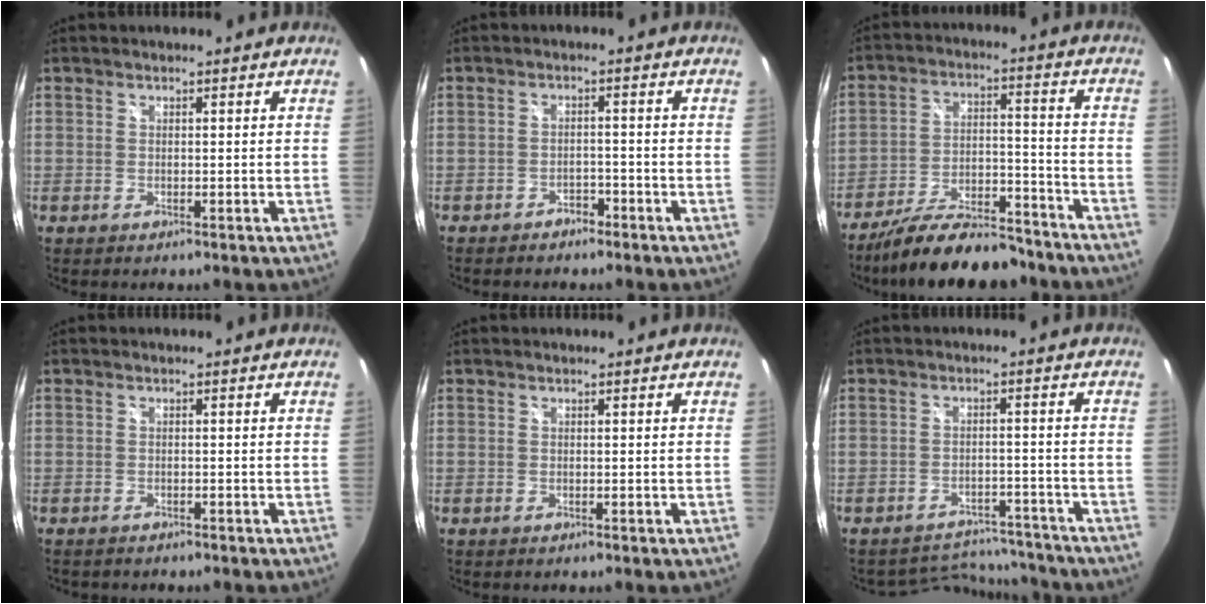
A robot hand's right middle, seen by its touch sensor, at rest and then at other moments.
{"total": 2.6, "force": [-2.2, 1.1, 0.7], "torque": [-0.019, 0.002, -0.033]}
{"total": 17.6, "force": [-14.8, 4.8, 8.3], "torque": [-0.151, -0.006, -0.217]}
{"total": 1.0, "force": [-1.0, 0.1, 0.2], "torque": [-0.007, -0.006, -0.016]}
{"total": 0.0}
{"total": 8.7, "force": [-8.3, 2.4, 0.1], "torque": [-0.008, 0.024, -0.113]}